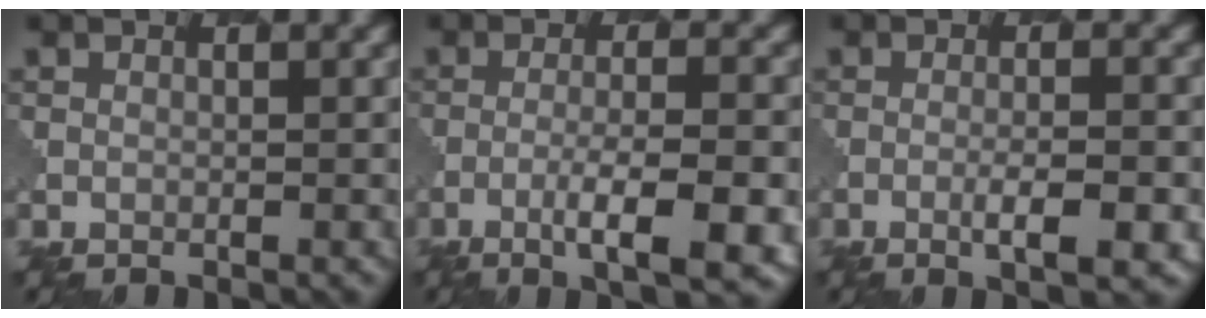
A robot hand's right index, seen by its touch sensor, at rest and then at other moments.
{"total": 6.5, "force": [-2.7, 1.4, 5.8], "torque": [-0.092, 0.001, -0.042]}
{"total": 3.5, "force": [-1.0, 0.7, 3.3], "torque": [-0.051, 0.002, -0.016]}